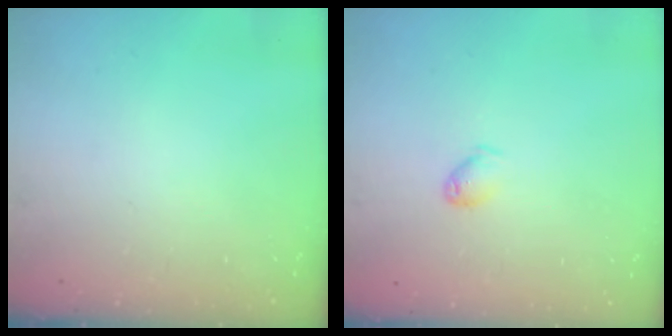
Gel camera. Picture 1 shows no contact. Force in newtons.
{"total": 3.6, "press": 3.5, "slide": 0.6}